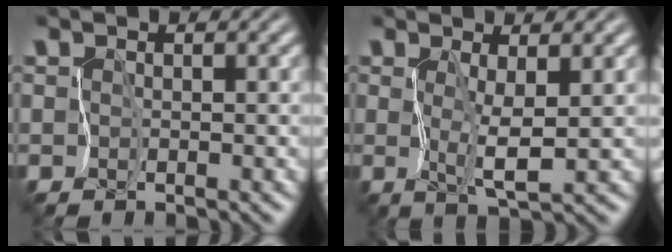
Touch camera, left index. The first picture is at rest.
{"total": 2.5, "force": [0.7, 0.2, 2.4], "torque": [-0.050, -0.006, 0.019]}